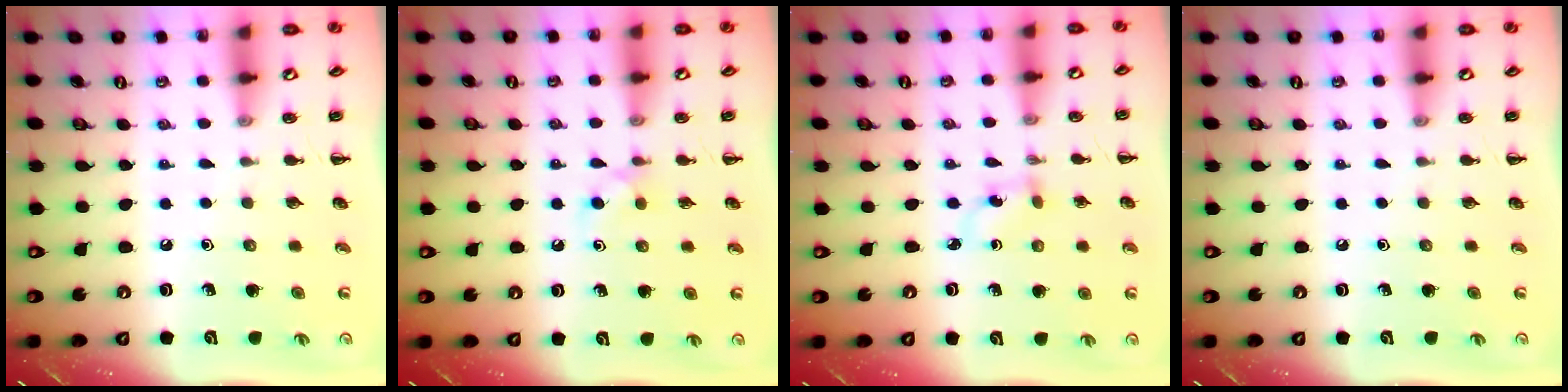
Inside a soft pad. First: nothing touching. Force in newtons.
{"total": 4.2, "press": 4.0, "slide": 1.3}
{"total": 2.6, "press": 2.3, "slide": 1.1}
{"total": 0.0}